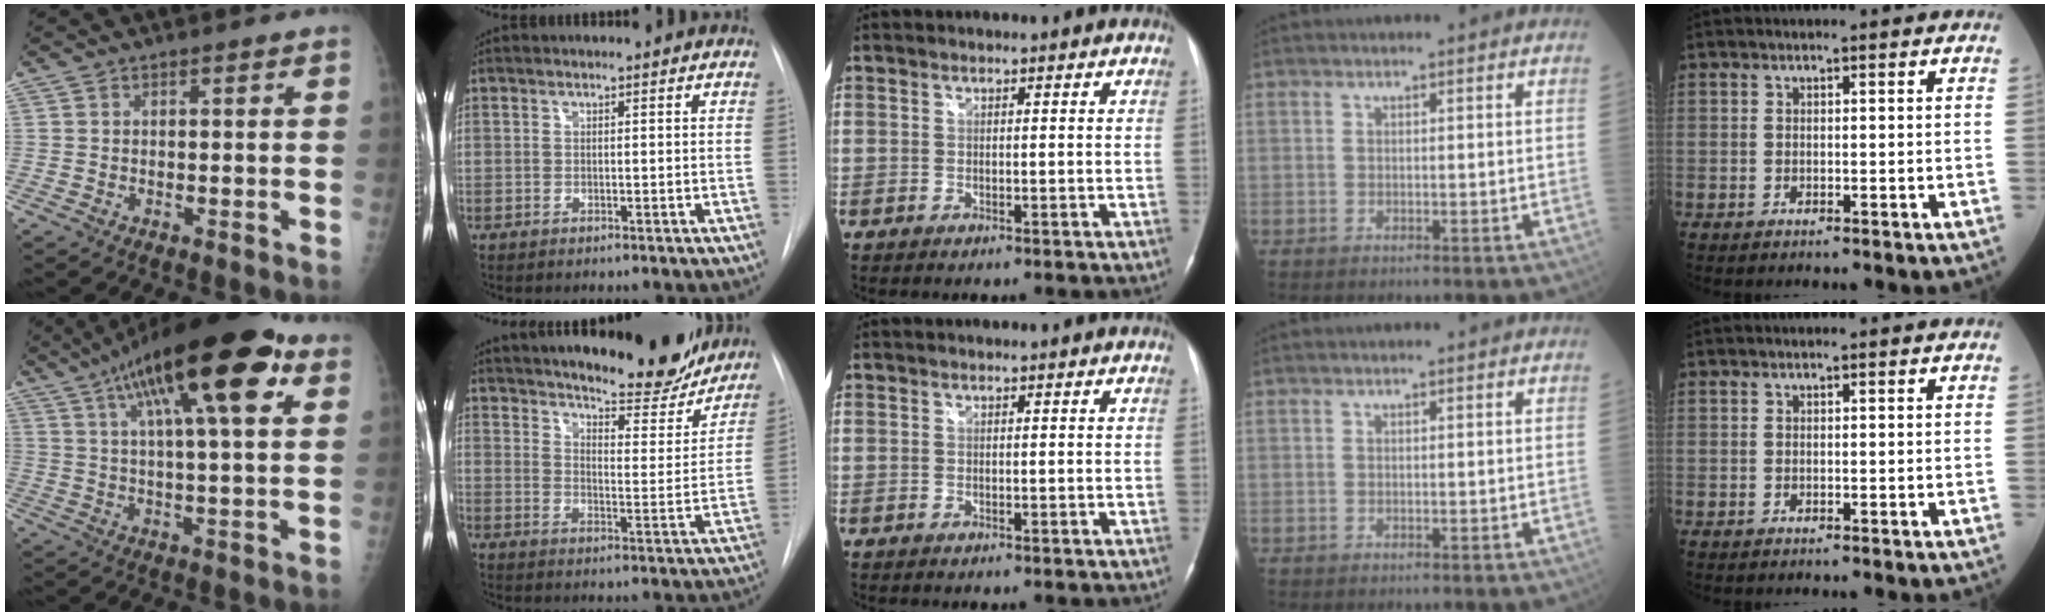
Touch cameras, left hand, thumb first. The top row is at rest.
{"thumb": {"total": 22.6, "force": [10.4, 6.2, 19.1], "torque": [-0.298, 0.007, 0.160]}, "index": {"total": 19.1, "force": [17.0, 3.8, 7.7], "torque": [-0.107, -0.028, 0.224]}}